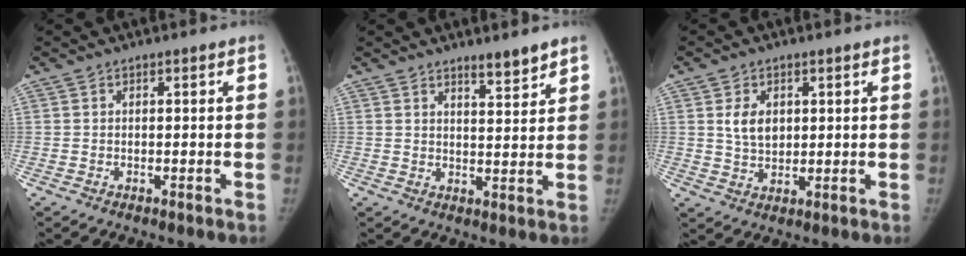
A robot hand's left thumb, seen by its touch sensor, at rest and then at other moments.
{"total": 4.6, "force": [3.8, 0.8, 2.4], "torque": [-0.028, -0.033, 0.057]}
{"total": 5.5, "force": [1.6, 3.9, 3.5], "torque": [-0.043, -0.013, 0.035]}